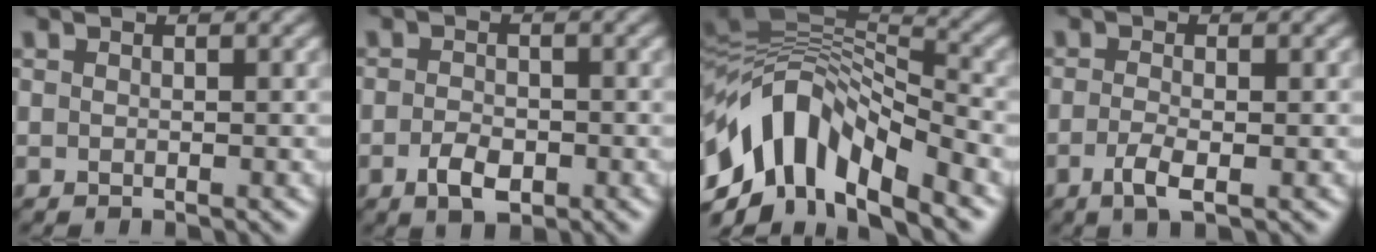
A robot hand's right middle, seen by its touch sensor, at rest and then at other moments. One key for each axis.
{"total": 2.6, "fx": -1.1, "fy": 1.5, "fz": 1.8, "tx": -0.037, "ty": -0.002, "tz": -0.022}
{"total": 12.2, "fx": -5.0, "fy": 6.3, "fz": 9.2, "tx": -0.169, "ty": 0.021, "tz": -0.094}
{"total": 2.2, "fx": -0.8, "fy": 0.6, "fz": 1.9, "tx": -0.045, "ty": -0.003, "tz": -0.019}